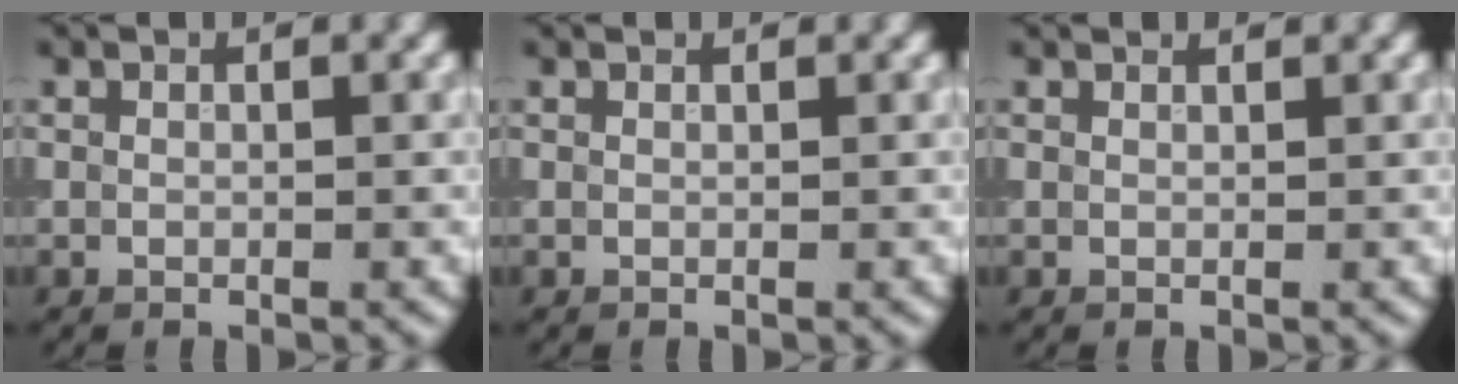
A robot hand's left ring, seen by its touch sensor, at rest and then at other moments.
{"total": 0.8, "force": [0.8, 0.1, 0.1], "torque": [-0.006, -0.005, 0.006]}
{"total": 1.5, "force": [1.4, 0.2, 0.4], "torque": [-0.016, -0.002, 0.011]}